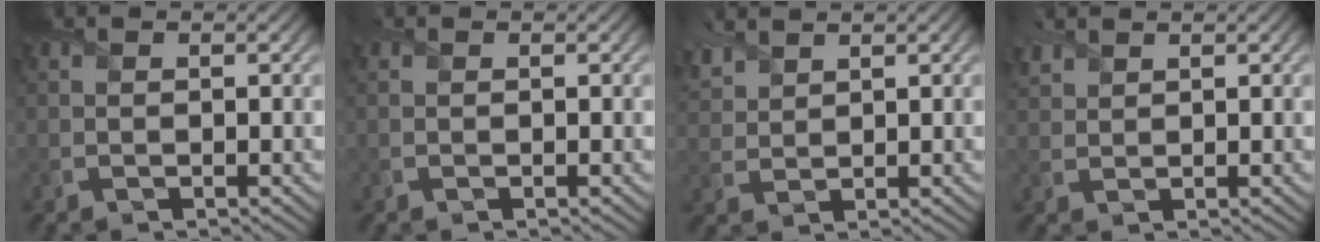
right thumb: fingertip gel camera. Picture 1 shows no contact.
{"total": 0.0}
{"total": 3.9, "force": [3.3, 1.4, 1.6], "torque": [-0.050, 0.014, 0.073]}
{"total": 2.2, "force": [2.0, 0.7, 0.6], "torque": [-0.019, 0.008, 0.047]}